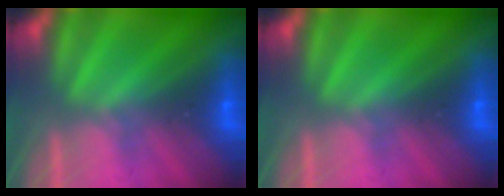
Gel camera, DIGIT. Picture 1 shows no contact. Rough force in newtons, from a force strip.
{"total": 0.0}